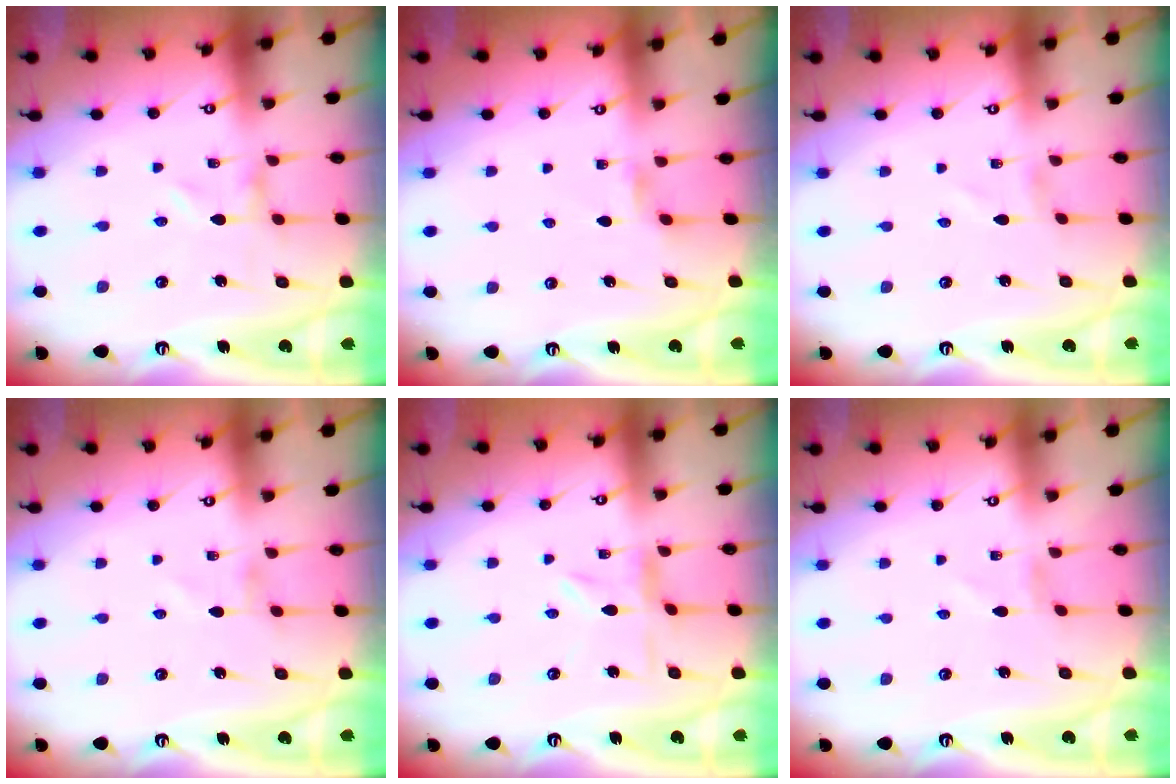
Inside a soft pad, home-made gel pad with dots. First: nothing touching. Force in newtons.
{"total": 1.7, "press": 1.7, "slide": 0.4}
{"total": 1.5, "press": 1.5, "slide": 0.1}
{"total": 0.6, "press": 0.5, "slide": 0.3}
{"total": 1.3, "press": 1.2, "slide": 0.4}
{"total": 0.8, "press": 0.8, "slide": 0.1}